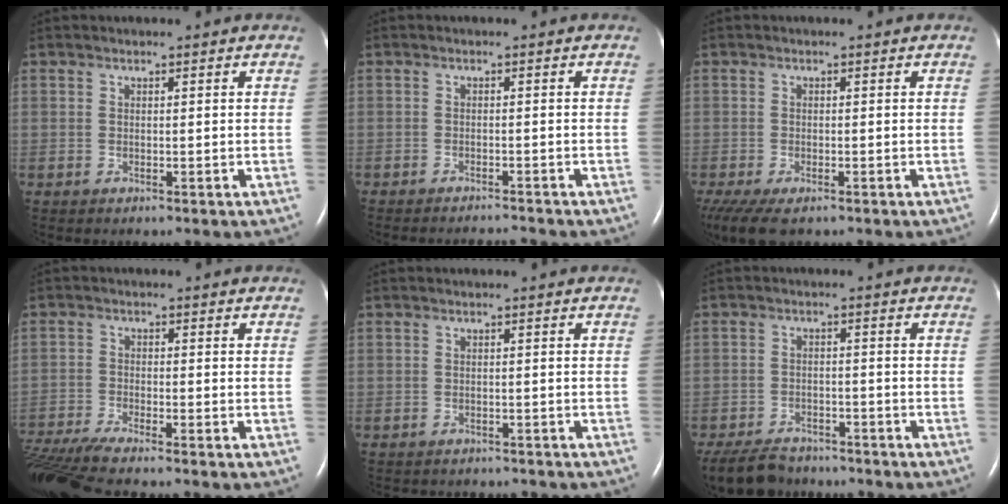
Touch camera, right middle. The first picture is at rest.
{"total": 3.7, "force": [-3.6, -0.7, 0.2], "torque": [-0.003, -0.011, -0.054]}
{"total": 8.1, "force": [-5.5, 3.2, 5.0], "torque": [-0.105, -0.019, -0.089]}
{"total": 8.1, "force": [-7.3, -0.9, 3.6], "torque": [-0.065, -0.025, -0.130]}
{"total": 5.5, "force": [-5.1, 1.7, 1.1], "torque": [-0.011, -0.002, -0.059]}
{"total": 8.6, "force": [-7.4, 3.4, 2.7], "torque": [-0.052, -0.012, -0.117]}